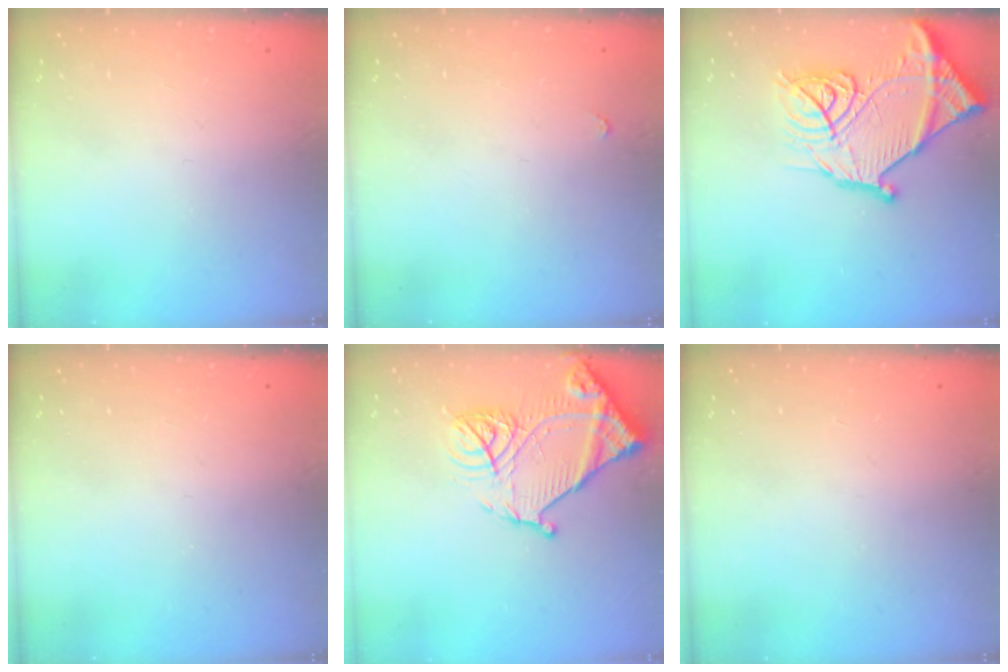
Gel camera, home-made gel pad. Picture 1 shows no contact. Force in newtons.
{"total": 2.8, "press": 2.8, "slide": 0.4}
{"total": 21.2, "press": 21.1, "slide": 1.9}
{"total": 0.0}
{"total": 16.4, "press": 16.3, "slide": 1.6}
{"total": 0.0}